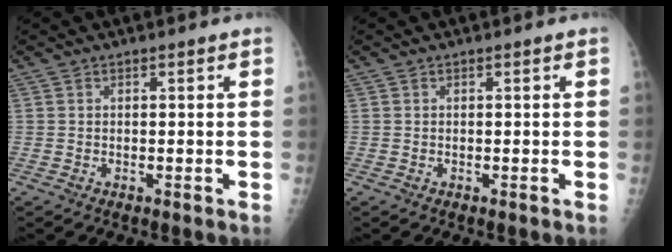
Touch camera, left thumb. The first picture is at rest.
{"total": 0.0}